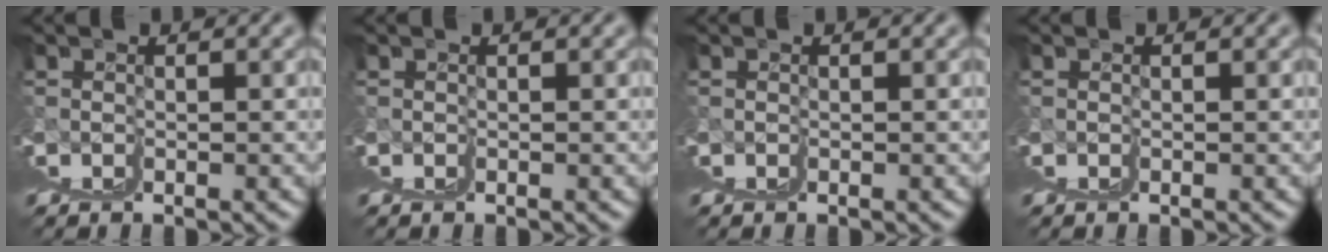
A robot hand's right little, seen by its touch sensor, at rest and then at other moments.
{"total": 0.0}
{"total": 0.0}
{"total": 0.0}